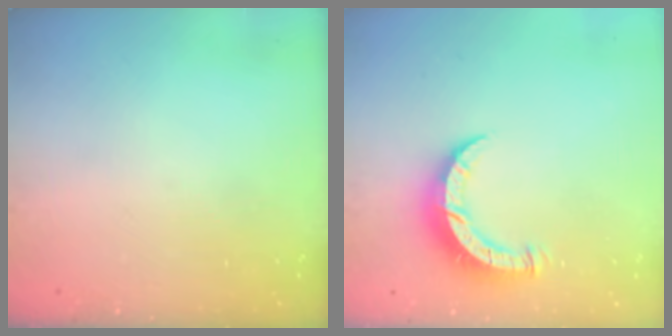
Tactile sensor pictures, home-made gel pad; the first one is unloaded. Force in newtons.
{"total": 8.2, "press": 8.2, "slide": 1.0}